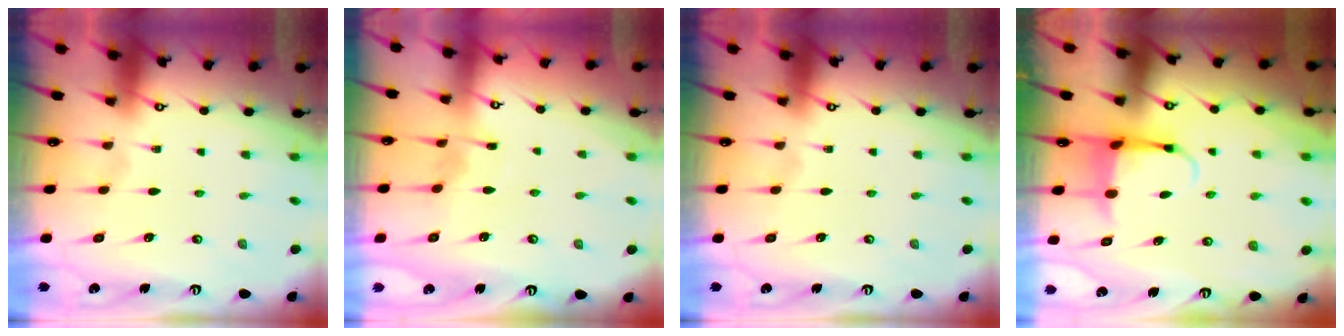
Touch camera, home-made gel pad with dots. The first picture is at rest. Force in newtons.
{"total": 2.8, "press": 2.8, "slide": 0.3}
{"total": 0.0}
{"total": 6.1, "press": 6.0, "slide": 1.3}